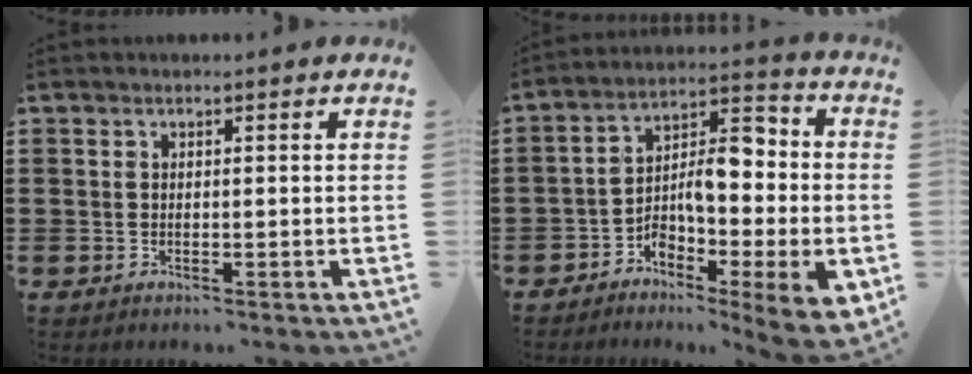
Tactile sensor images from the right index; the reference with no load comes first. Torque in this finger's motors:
{"motor_torque": [2.14, 0.00, 0.67, 0.21]}